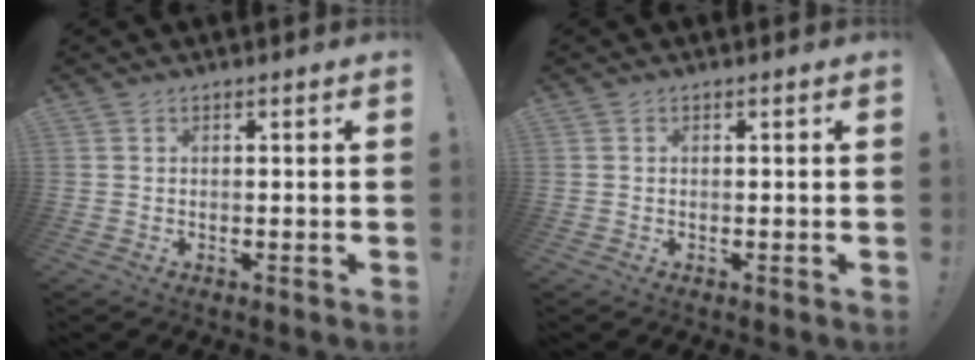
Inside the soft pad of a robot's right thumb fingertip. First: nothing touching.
{"total": 0.0}